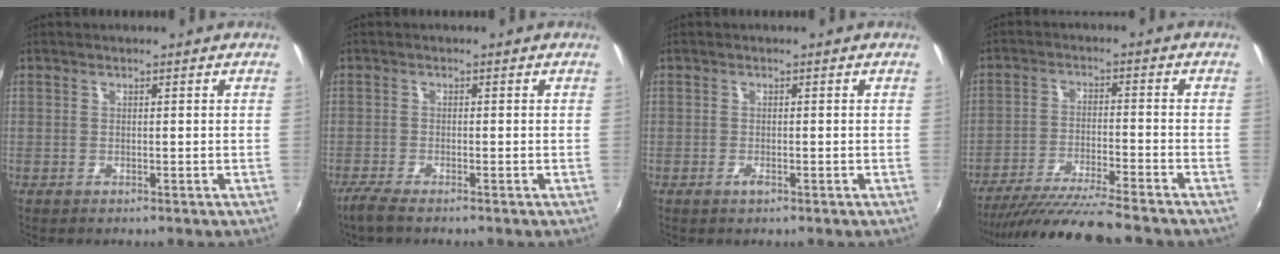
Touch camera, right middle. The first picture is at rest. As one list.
[{"total": 3.1, "force": [-2.5, 0.3, 1.8], "torque": [-0.052, -0.010, -0.052]}, {"total": 1.1, "force": [-0.7, 0.4, 0.8], "torque": [-0.015, -0.003, -0.014]}, {"total": 13.3, "force": [-11.9, -0.3, 5.9], "torque": [-0.129, -0.027, -0.204]}]